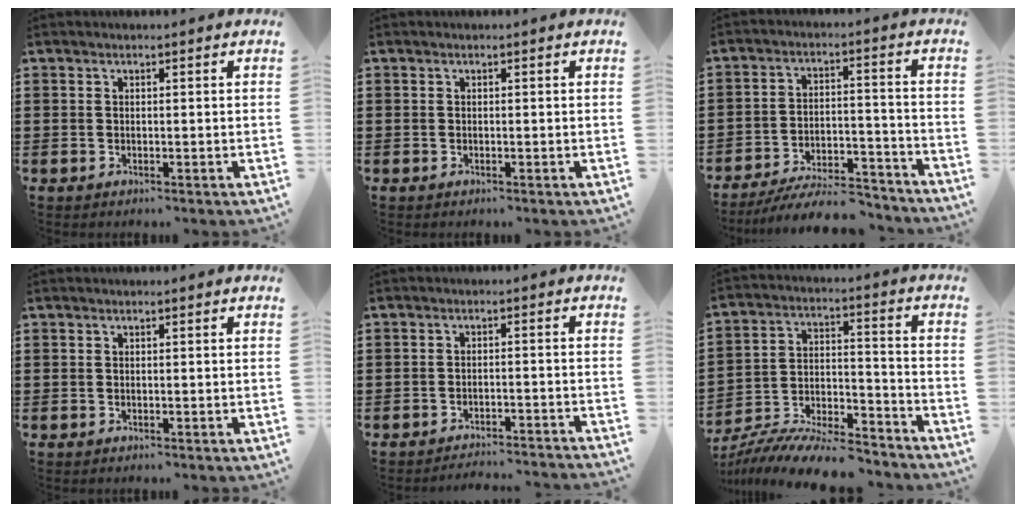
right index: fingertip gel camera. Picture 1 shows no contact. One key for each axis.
{"total": 0.0}
{"total": 8.5, "fx": -7.8, "fy": 1.3, "fz": 3.0, "tx": -0.047, "ty": 0.017, "tz": -0.148}
{"total": 0.0}
{"total": 2.7, "fx": -2.6, "fy": -0.3, "fz": 0.2, "tx": -0.010, "ty": -0.003, "tz": -0.055}
{"total": 10.7, "fx": -10.0, "fy": 1.3, "fz": 3.7, "tx": -0.063, "ty": 0.021, "tz": -0.193}